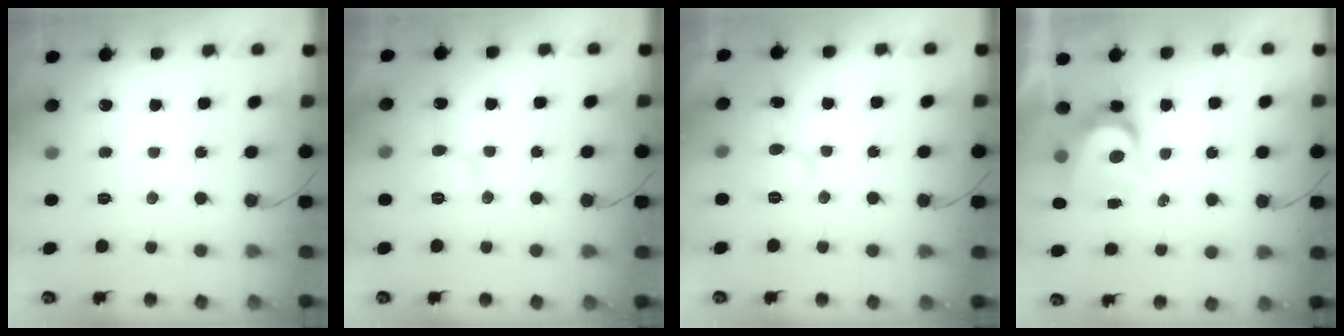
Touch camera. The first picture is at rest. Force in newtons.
{"total": 8.4, "press": 8.4, "slide": 0.9}
{"total": 7.3, "press": 7.2, "slide": 0.7}
{"total": 7.1, "press": 7.1, "slide": 0.8}